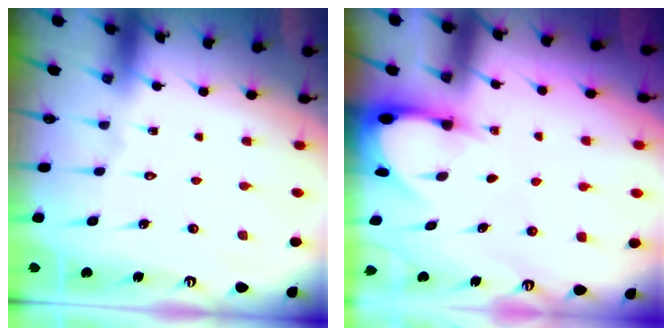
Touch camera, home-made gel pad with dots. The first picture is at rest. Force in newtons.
{"total": 3.0, "press": 2.9, "slide": 0.2}